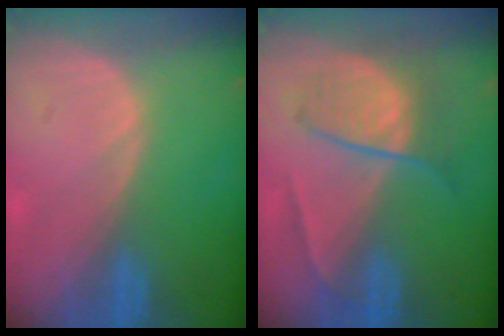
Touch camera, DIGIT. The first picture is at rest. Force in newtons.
{"total": 6.5, "press": 6.2, "slide": 1.9}